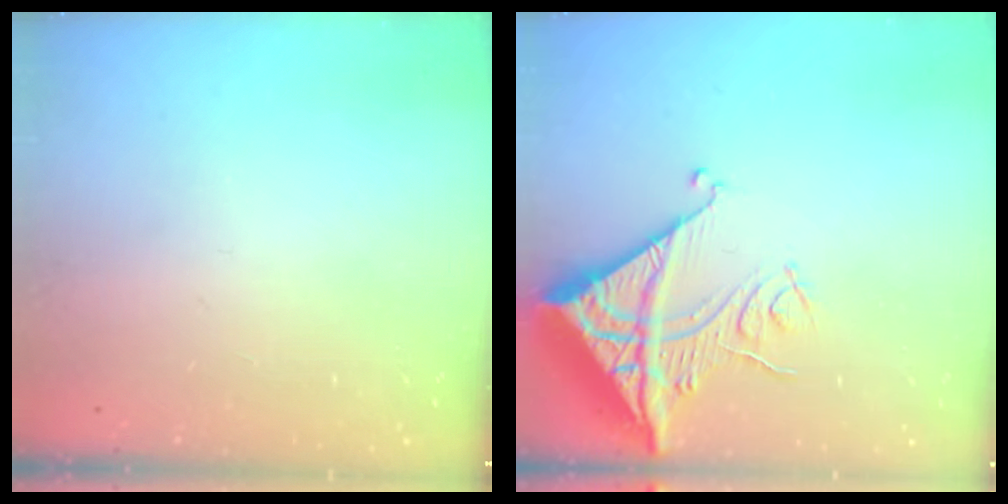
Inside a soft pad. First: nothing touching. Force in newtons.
{"total": 17.1, "press": 17.0, "slide": 1.6}